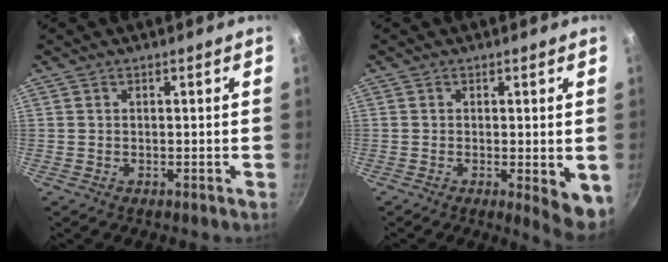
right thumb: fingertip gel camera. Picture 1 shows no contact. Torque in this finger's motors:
{"motor_torque": [-0.19, 0.47, 0.03, -0.07, 0.04]}